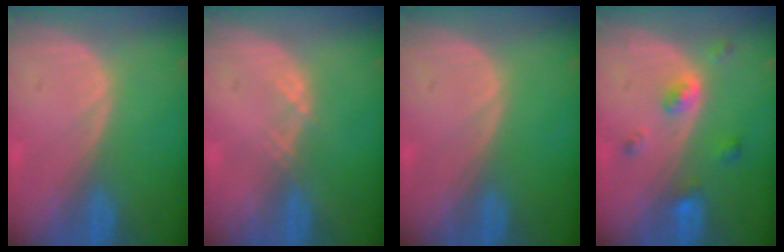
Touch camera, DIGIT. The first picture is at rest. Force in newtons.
{"total": 1.3, "press": 1.1, "slide": 0.7}
{"total": 0.0}
{"total": 4.4, "press": 4.1, "slide": 1.7}